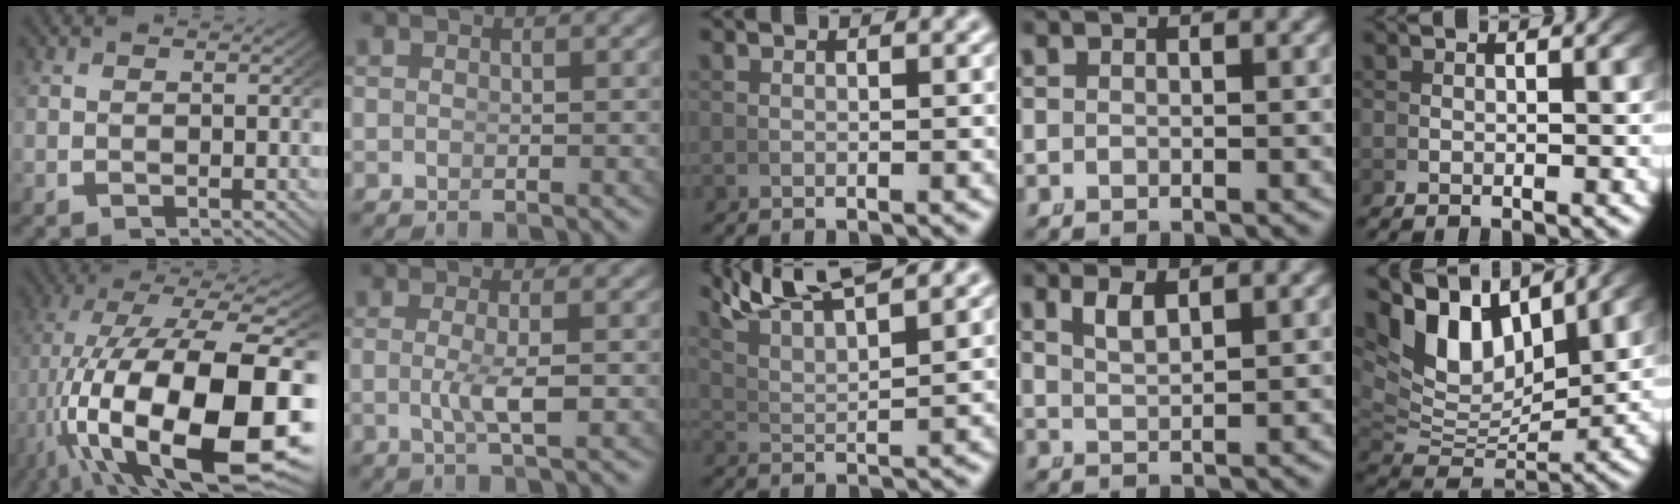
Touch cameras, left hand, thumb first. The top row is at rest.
{"thumb": {"total": 25.6, "force": [-4.8, 13.9, 20.9], "torque": [-0.405, -0.095, -0.010]}, "index": {"total": 2.6, "force": [-0.5, -0.2, 2.5], "torque": [-0.053, -0.013, 0.001]}, "middle": {"total": 7.4, "force": [5.9, 2.2, 3.7], "torque": [-0.073, 0.016, 0.098]}, "ring": {"total": 1.5, "force": [1.1, 0.0, 1.1], "torque": [-0.024, -0.007, 0.030]}, "little": {"total": 10.2, "force": [3.9, 6.3, 7.0], "torque": [-0.139, -0.004, 0.072]}}